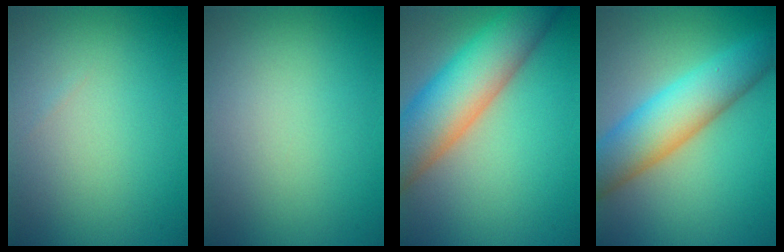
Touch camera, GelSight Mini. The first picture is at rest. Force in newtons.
{"total": 0.0}
{"total": 9.8, "press": 9.8, "slide": 0.5}
{"total": 7.6, "press": 7.6, "slide": 0.2}